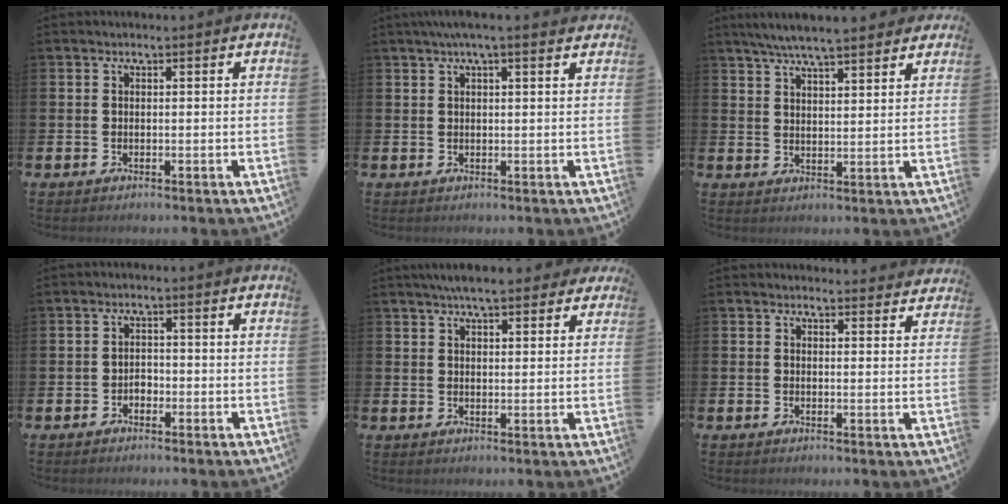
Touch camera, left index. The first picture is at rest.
{"total": 1.6, "force": [1.0, 0.0, 1.2], "torque": [-0.017, 0.000, 0.016]}
{"total": 6.0, "force": [5.6, 0.5, 2.1], "torque": [-0.046, -0.021, 0.099]}
{"total": 1.4, "force": [-0.7, 1.1, 0.4], "torque": [-0.006, 0.000, -0.018]}
{"total": 5.1, "force": [4.6, 1.1, 1.9], "torque": [-0.031, -0.015, 0.081]}
{"total": 2.3, "force": [2.3, 0.3, -0.2], "torque": [0.013, -0.017, 0.039]}